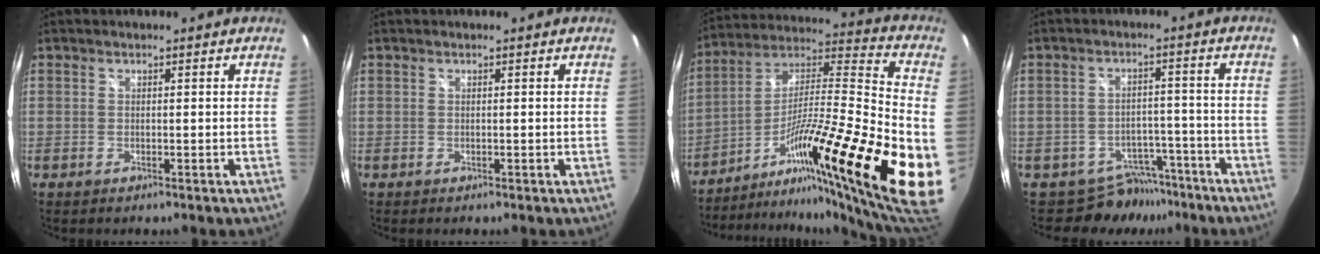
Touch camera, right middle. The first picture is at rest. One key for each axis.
{"total": 0.0}
{"total": 25.4, "fx": -8.0, "fy": 1.3, "fz": 24.1, "tx": -0.352, "ty": -0.029, "tz": -0.139}
{"total": 6.5, "fx": -5.3, "fy": 3.7, "fz": 0.0, "tx": 0.002, "ty": 0.023, "tz": -0.071}